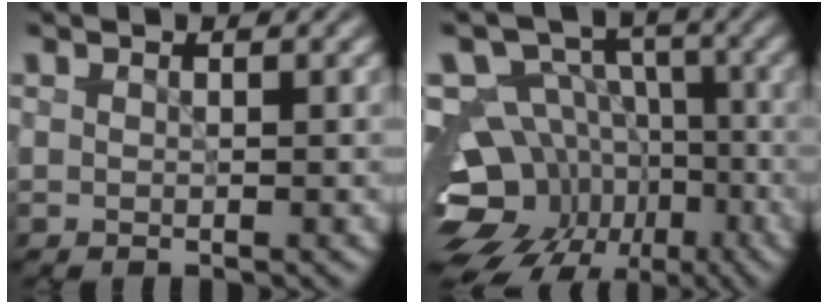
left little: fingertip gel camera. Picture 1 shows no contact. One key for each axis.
{"total": 16.9, "fx": -6.3, "fy": 13.7, "fz": 7.5, "tx": -0.144, "ty": -0.011, "tz": -0.096}